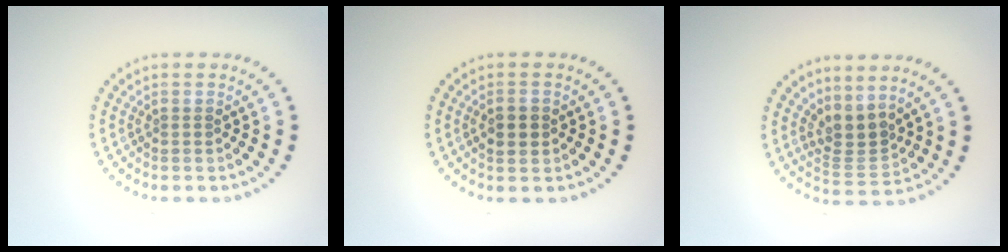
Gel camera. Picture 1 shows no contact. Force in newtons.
{"total": 2.4, "press": 2.4, "slide": 0.1}
{"total": 2.9, "press": 2.1, "slide": 2.0}